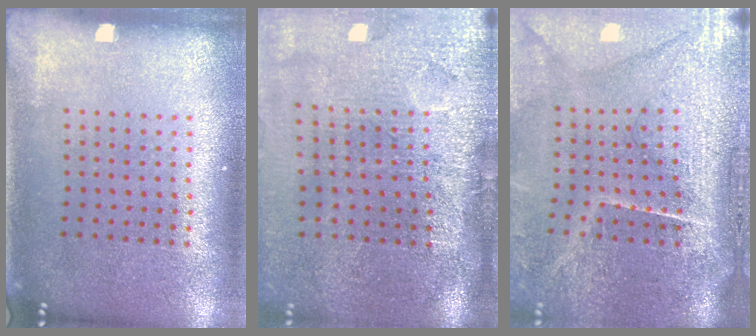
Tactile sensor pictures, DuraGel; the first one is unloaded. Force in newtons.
{"total": 4.5, "press": 3.7, "slide": 2.7}
{"total": 4.8, "press": 4.0, "slide": 2.7}